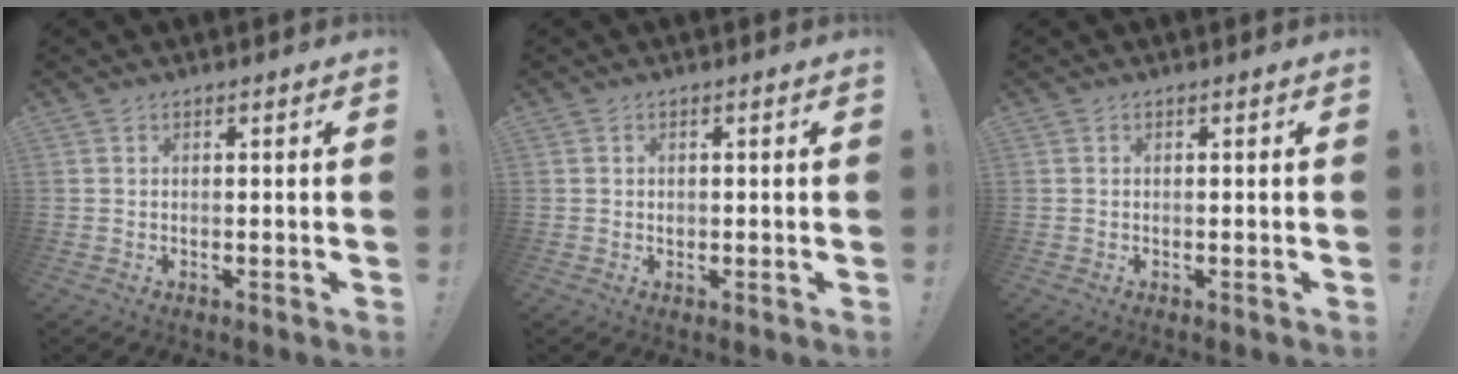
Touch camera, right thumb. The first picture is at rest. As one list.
[{"total": 0.8, "force": [0.2, 0.8, 0.1], "torque": [0.004, 0.001, 0.001]}, {"total": 0.0}]